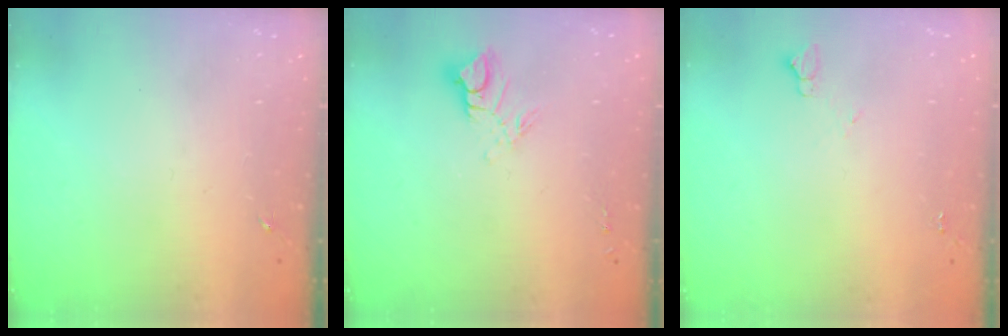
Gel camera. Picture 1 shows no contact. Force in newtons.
{"total": 8.6, "press": 8.6, "slide": 0.9}
{"total": 3.6, "press": 3.6, "slide": 0.5}